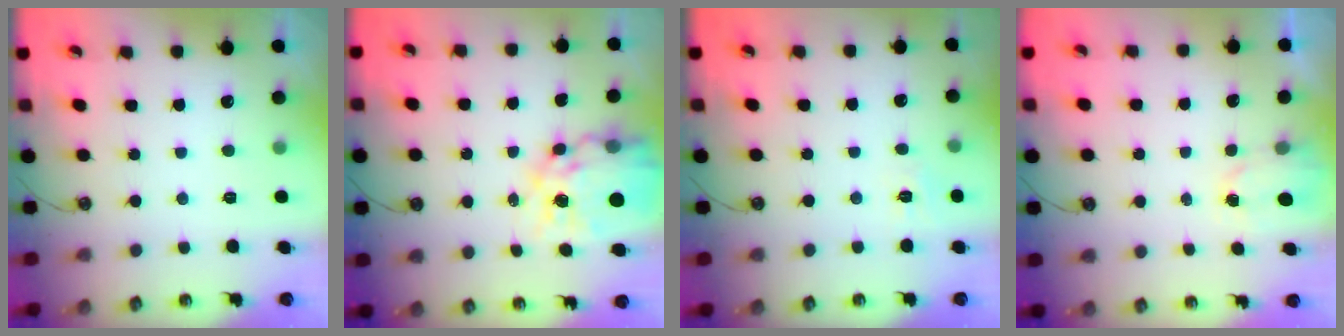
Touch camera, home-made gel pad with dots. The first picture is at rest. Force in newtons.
{"total": 17.0, "press": 16.9, "slide": 1.8}
{"total": 3.7, "press": 3.7, "slide": 0.5}
{"total": 1.5, "press": 1.5, "slide": 0.3}